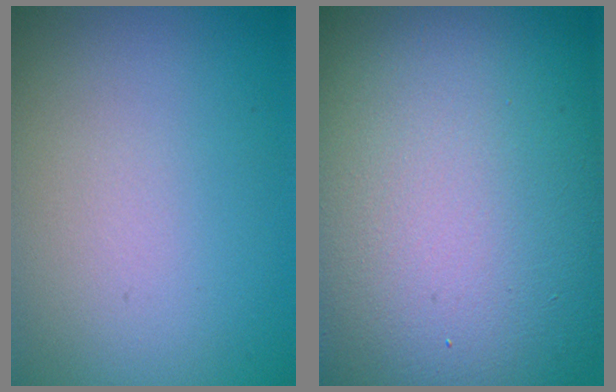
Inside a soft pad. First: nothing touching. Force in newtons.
{"total": 20.1, "press": 20.0, "slide": 1.2}